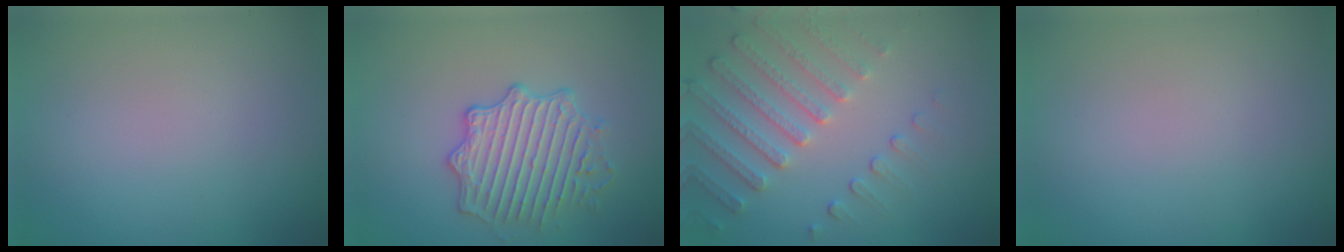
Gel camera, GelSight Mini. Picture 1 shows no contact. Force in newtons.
{"total": 3.9, "press": 3.8, "slide": 0.8}
{"total": 4.8, "press": 3.7, "slide": 3.1}
{"total": 0.0}